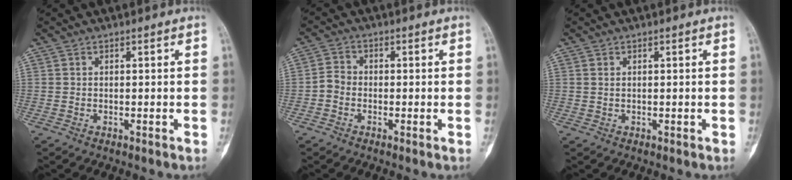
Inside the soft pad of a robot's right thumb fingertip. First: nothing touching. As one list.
[{"total": 2.7, "force": [-1.1, 2.0, 1.5], "torque": [-0.023, 0.007, -0.034]}, {"total": 0.5, "force": [0.3, 0.3, 0.3], "torque": [-0.009, 0.003, 0.007]}]